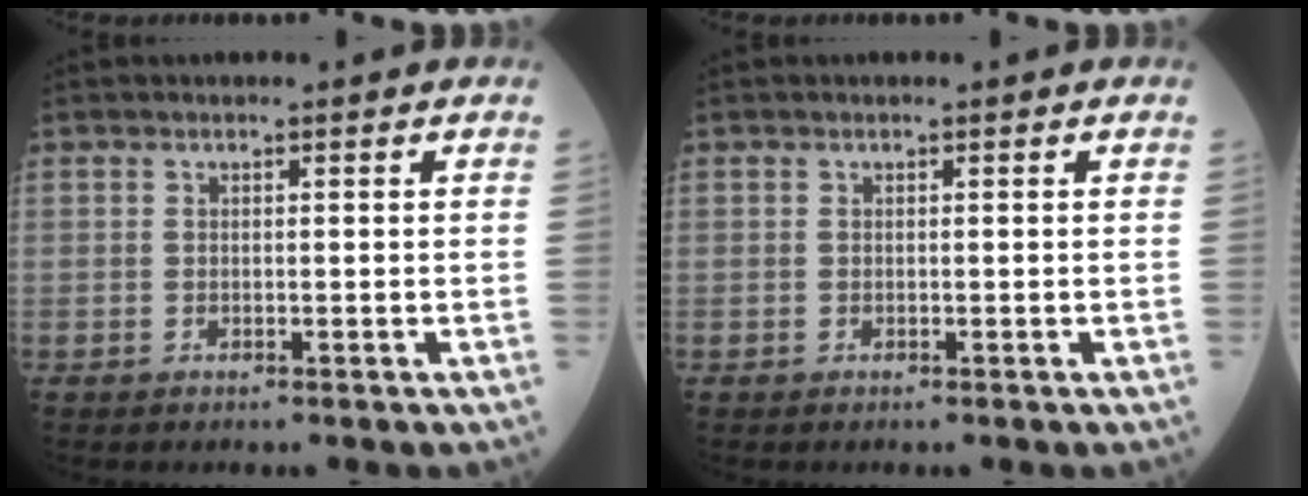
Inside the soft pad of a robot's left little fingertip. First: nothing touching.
{"total": 0.0}